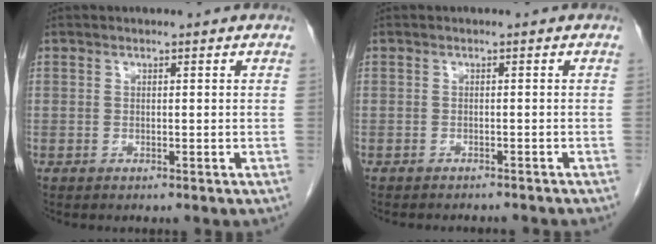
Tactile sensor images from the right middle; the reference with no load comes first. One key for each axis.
{"total": 5.0, "fx": -4.7, "fy": 0.9, "fz": 1.6, "tx": -0.022, "ty": -0.008, "tz": -0.054}